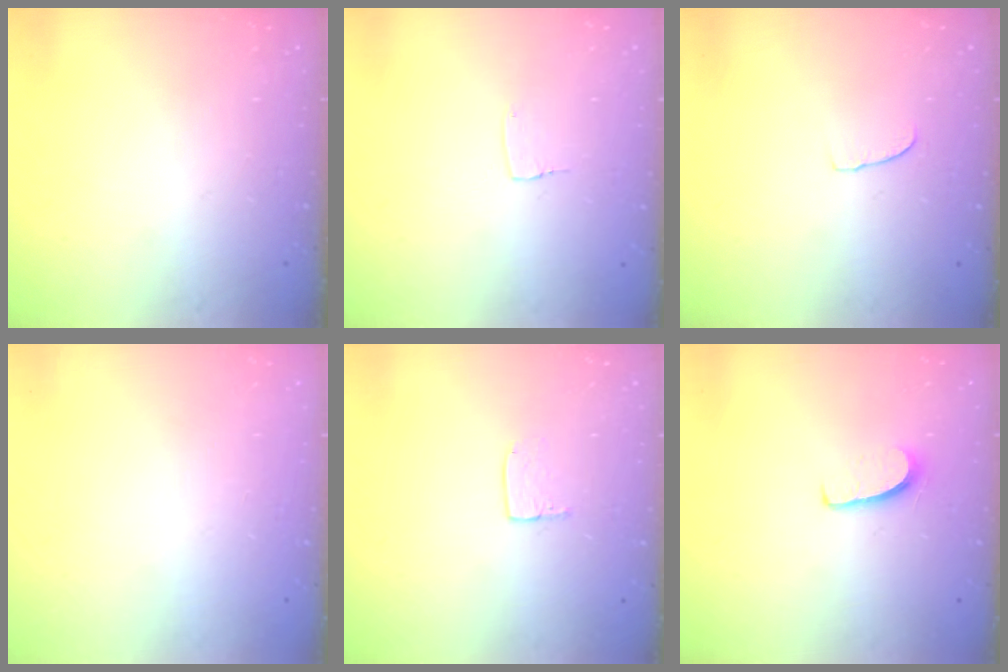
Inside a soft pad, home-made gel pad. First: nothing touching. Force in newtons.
{"total": 3.3, "press": 3.3, "slide": 0.1}
{"total": 3.3, "press": 3.3, "slide": 0.3}
{"total": 0.0}
{"total": 5.2, "press": 5.2, "slide": 0.4}
{"total": 5.8, "press": 5.8, "slide": 0.5}